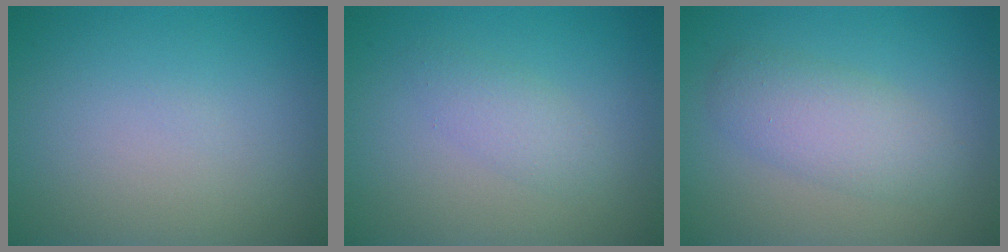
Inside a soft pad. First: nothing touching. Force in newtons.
{"total": 1.8, "press": 1.8, "slide": 0.1}
{"total": 3.4, "press": 3.4, "slide": 0.2}